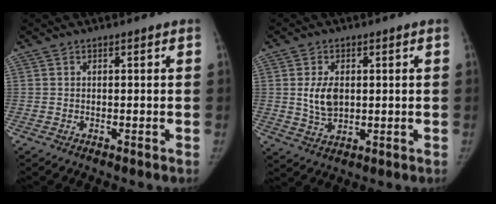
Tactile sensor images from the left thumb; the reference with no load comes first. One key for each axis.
{"total": 6.1, "fx": 0.8, "fy": 4.0, "fz": 4.5, "tx": -0.075, "ty": -0.008, "tz": 0.022}